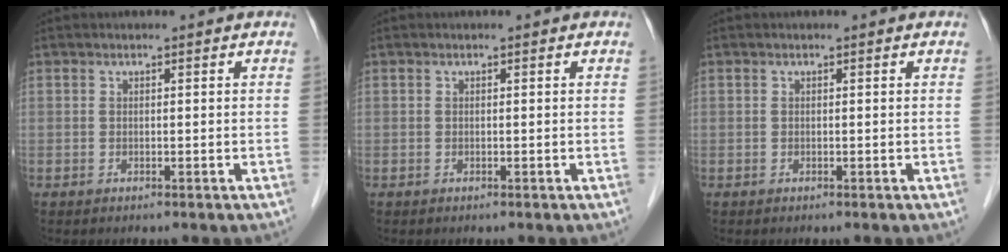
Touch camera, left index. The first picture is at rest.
{"total": 0.0}
{"total": 0.0}